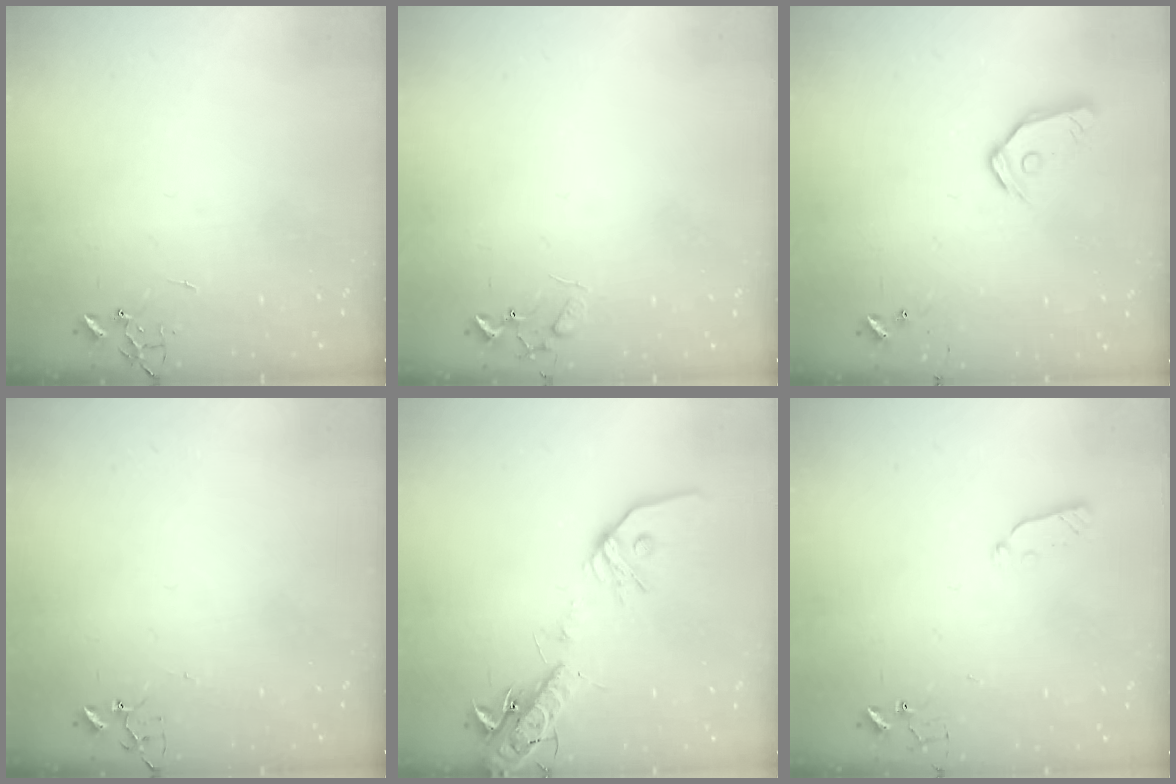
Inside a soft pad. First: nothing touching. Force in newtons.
{"total": 6.2, "press": 6.2, "slide": 0.4}
{"total": 9.8, "press": 9.8, "slide": 0.9}
{"total": 3.9, "press": 3.9, "slide": 0.3}
{"total": 15.6, "press": 15.3, "slide": 3.2}
{"total": 4.5, "press": 4.5, "slide": 0.4}